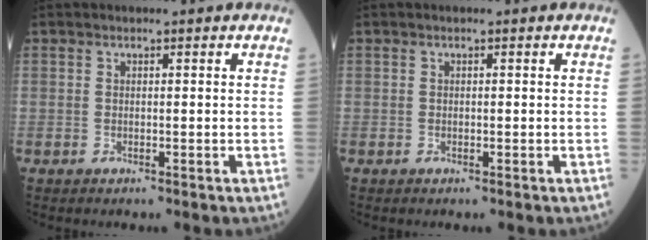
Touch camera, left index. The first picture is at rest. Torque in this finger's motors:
{"motor_torque": [-0.39, -0.09, 0.05, -0.01]}